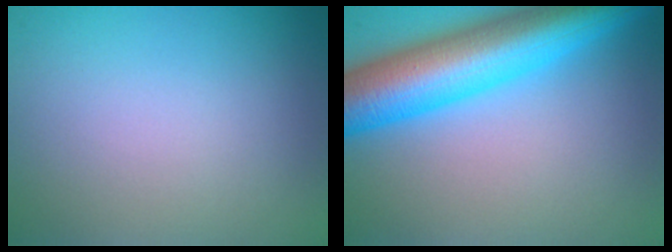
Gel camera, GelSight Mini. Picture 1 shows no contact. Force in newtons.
{"total": 10.5, "press": 10.5, "slide": 0.2}